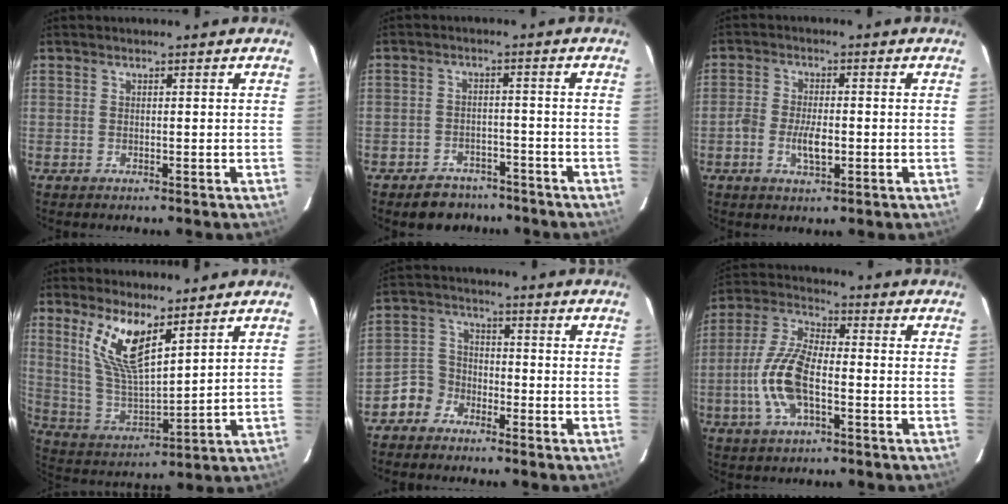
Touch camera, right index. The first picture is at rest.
{"total": 7.8, "force": [-6.3, 4.4, 1.5], "torque": [-0.048, 0.018, -0.081]}
{"total": 5.4, "force": [-1.7, 2.4, 4.6], "torque": [-0.098, 0.000, -0.032]}
{"total": 11.7, "force": [6.8, 3.5, 8.9], "torque": [-0.182, -0.002, 0.144]}
{"total": 5.6, "force": [-3.9, 4.1, 0.6], "torque": [-0.016, 0.025, -0.083]}
{"total": 12.1, "force": [-3.2, 5.1, 10.5], "torque": [-0.229, 0.005, -0.066]}